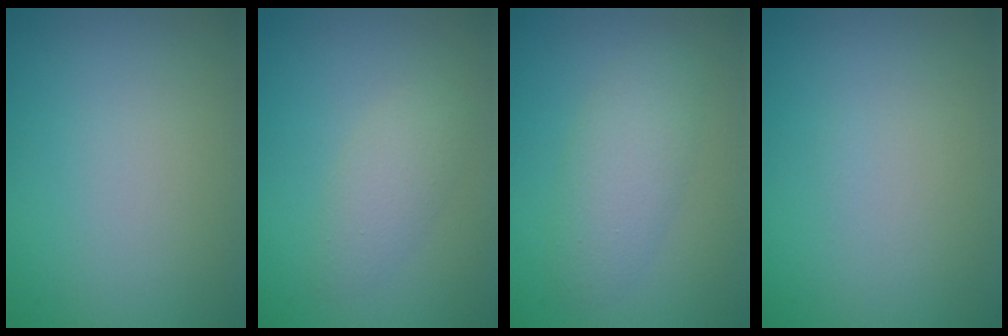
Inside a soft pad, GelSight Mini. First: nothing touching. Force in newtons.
{"total": 2.3, "press": 2.3, "slide": 0.1}
{"total": 3.4, "press": 3.4, "slide": 0.1}
{"total": 0.0}